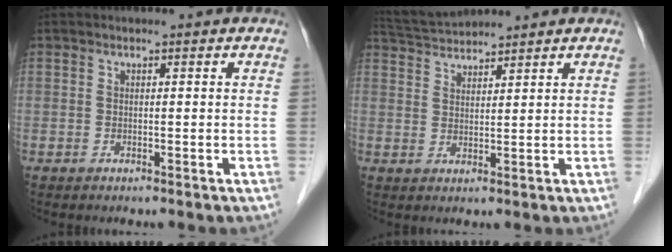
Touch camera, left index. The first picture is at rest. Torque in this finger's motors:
{"motor_torque": [0.26, -0.29, -0.08, -0.01]}